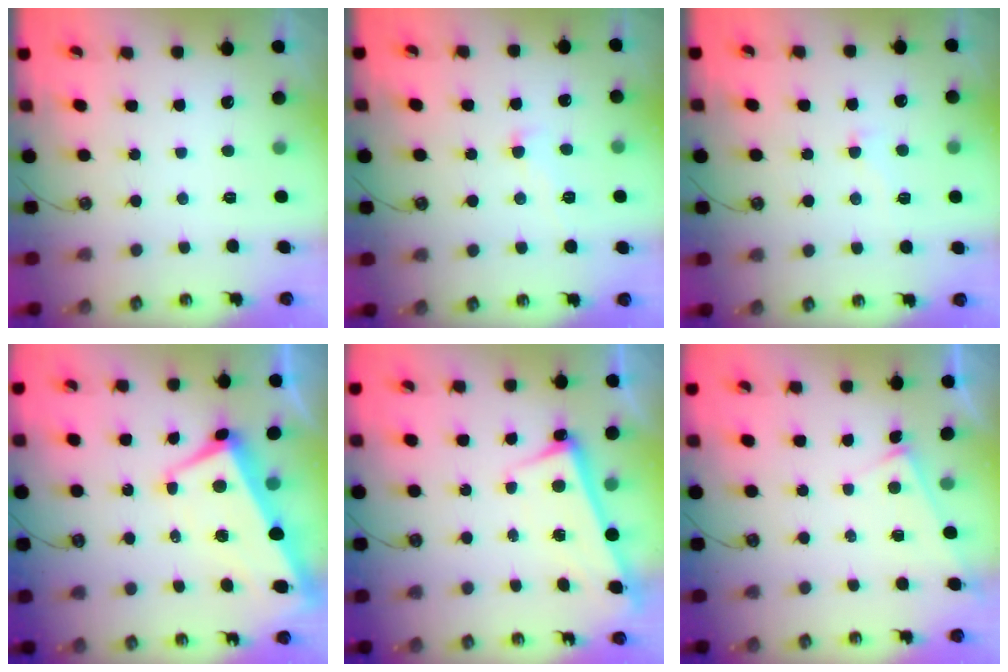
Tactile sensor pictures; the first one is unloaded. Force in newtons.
{"total": 1.3, "press": 1.3, "slide": 0.2}
{"total": 2.7, "press": 2.7, "slide": 0.7}
{"total": 1.7, "press": 1.1, "slide": 1.3}
{"total": 2.6, "press": 2.5, "slide": 0.8}
{"total": 2.6, "press": 2.6, "slide": 0.2}